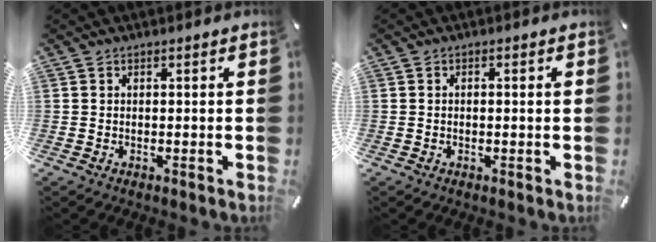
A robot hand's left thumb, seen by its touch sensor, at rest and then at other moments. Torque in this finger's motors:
{"motor_torque": [0.21, -0.42, -0.08, 0.31, -0.02]}